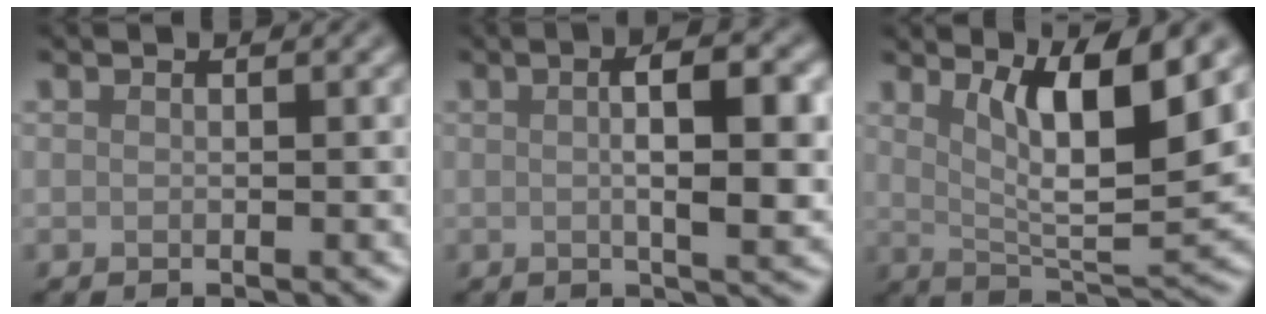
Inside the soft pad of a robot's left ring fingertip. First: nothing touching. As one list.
[{"total": 6.2, "force": [0.5, 1.6, 6.0], "torque": [-0.083, 0.001, 0.008]}, {"total": 7.3, "force": [2.9, 1.5, 6.6], "torque": [-0.110, -0.015, 0.055]}]